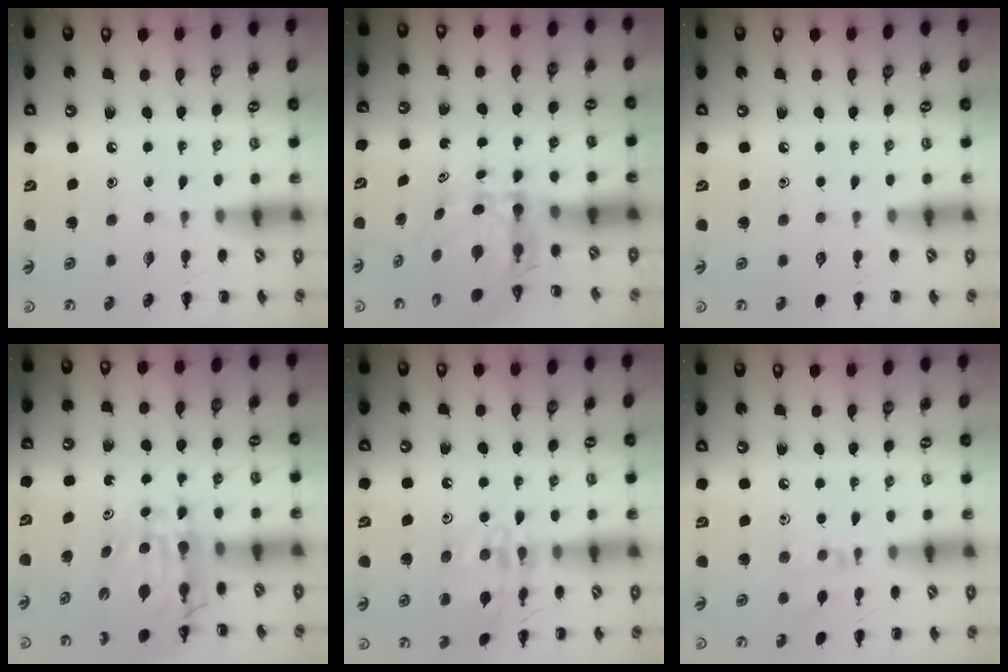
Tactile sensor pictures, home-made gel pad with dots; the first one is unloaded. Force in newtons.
{"total": 4.9, "press": 4.8, "slide": 1.0}
{"total": 0.0}
{"total": 9.2, "press": 8.6, "slide": 3.2}
{"total": 14.5, "press": 14.4, "slide": 1.2}
{"total": 7.2, "press": 6.9, "slide": 1.8}